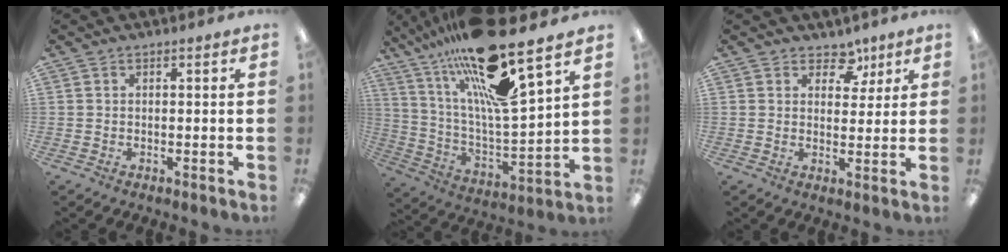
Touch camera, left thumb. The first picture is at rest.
{"total": 23.4, "force": [17.0, 4.3, 15.4], "torque": [-0.277, -0.105, 0.274]}
{"total": 6.2, "force": [3.8, 4.2, 2.4], "torque": [-0.012, -0.020, 0.062]}